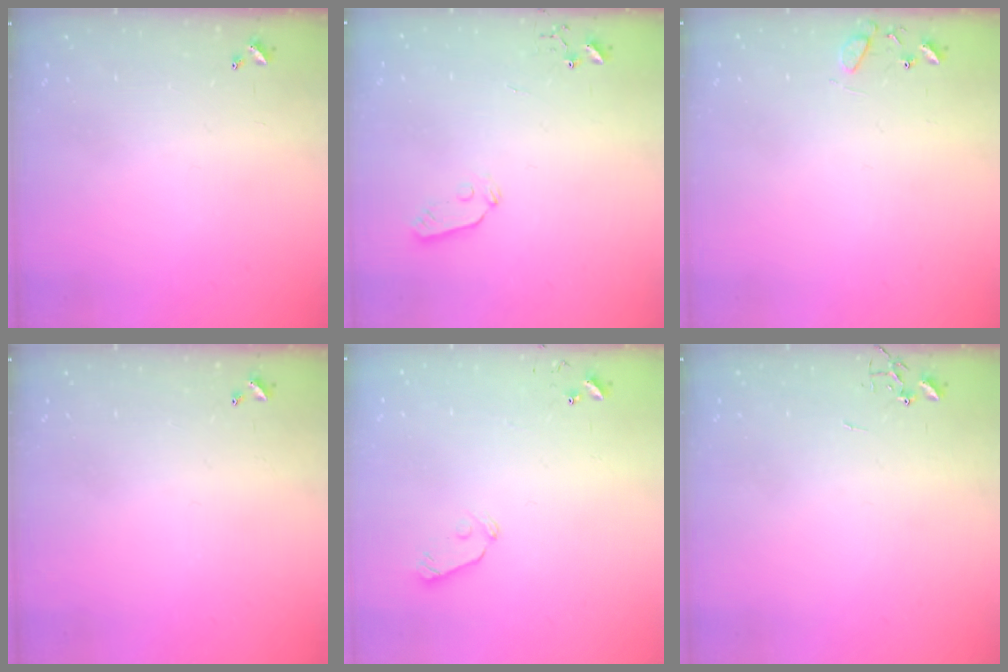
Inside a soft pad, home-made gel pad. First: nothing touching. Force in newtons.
{"total": 3.6, "press": 3.6, "slide": 0.5}
{"total": 9.0, "press": 9.0, "slide": 0.6}
{"total": 0.0}
{"total": 5.9, "press": 5.9, "slide": 0.5}
{"total": 0.0}